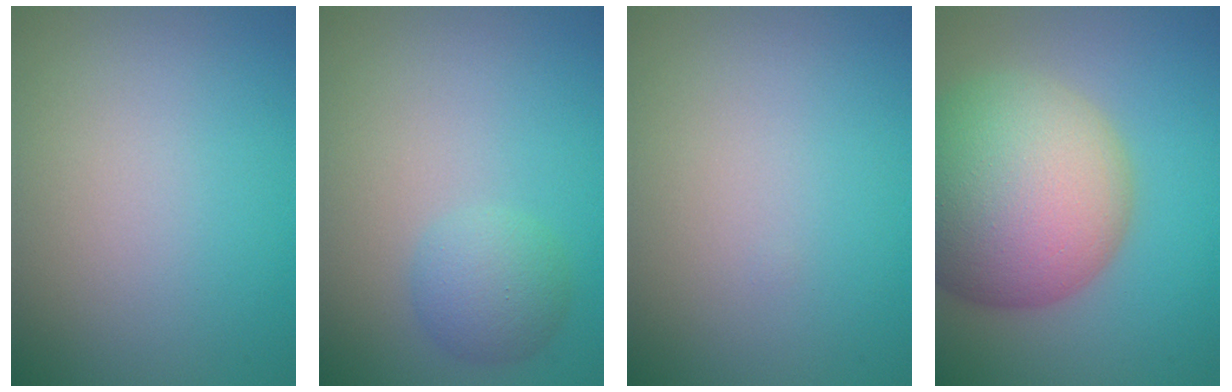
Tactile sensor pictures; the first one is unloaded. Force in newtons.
{"total": 2.7, "press": 2.7, "slide": 0.2}
{"total": 0.0}
{"total": 14.7, "press": 14.7, "slide": 0.9}